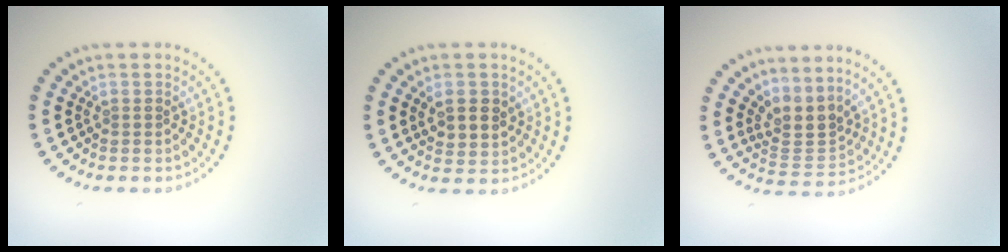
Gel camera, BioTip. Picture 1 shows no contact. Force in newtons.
{"total": 2.8, "press": 2.6, "slide": 0.8}
{"total": 2.9, "press": 2.1, "slide": 2.1}